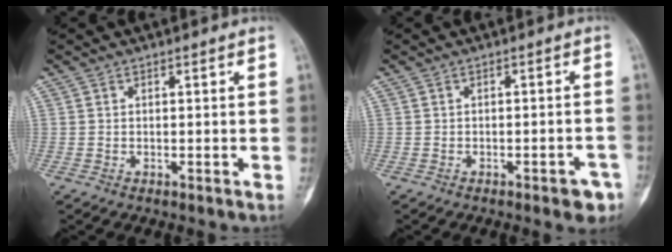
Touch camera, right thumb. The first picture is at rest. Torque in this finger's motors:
{"motor_torque": [0.87, 0.49, 0.51, -0.37, 0.05]}